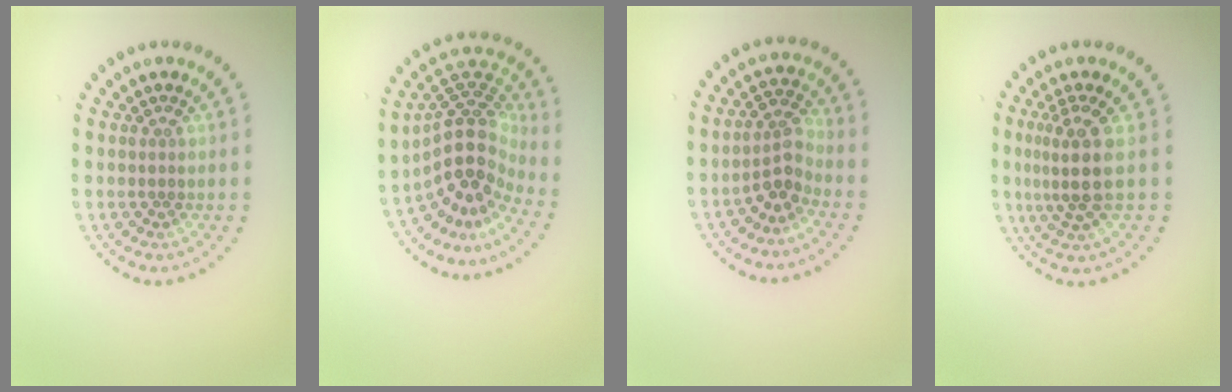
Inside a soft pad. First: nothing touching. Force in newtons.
{"total": 5.3, "press": 3.9, "slide": 3.7}
{"total": 2.6, "press": 2.0, "slide": 1.7}
{"total": 3.3, "press": 2.5, "slide": 2.1}